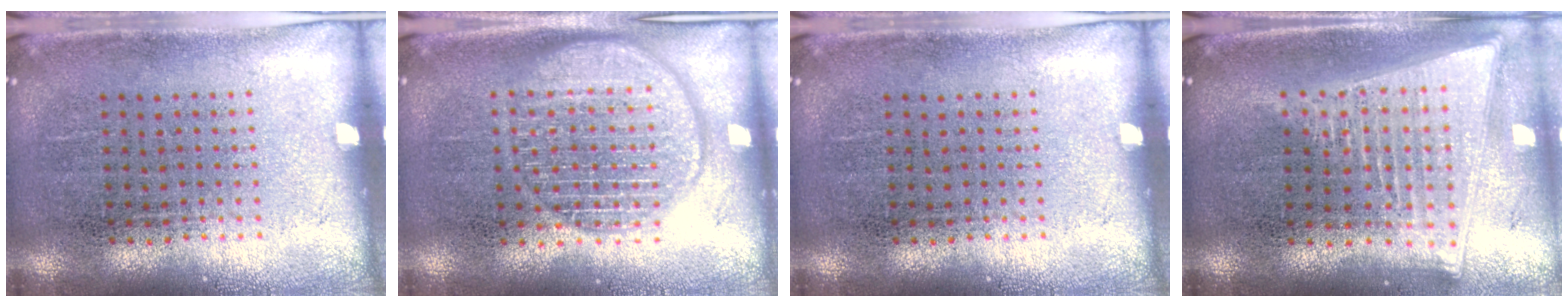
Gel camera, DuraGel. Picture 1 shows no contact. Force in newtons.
{"total": 3.2, "press": 3.2, "slide": 0.4}
{"total": 0.0}
{"total": 2.1, "press": 1.8, "slide": 1.1}